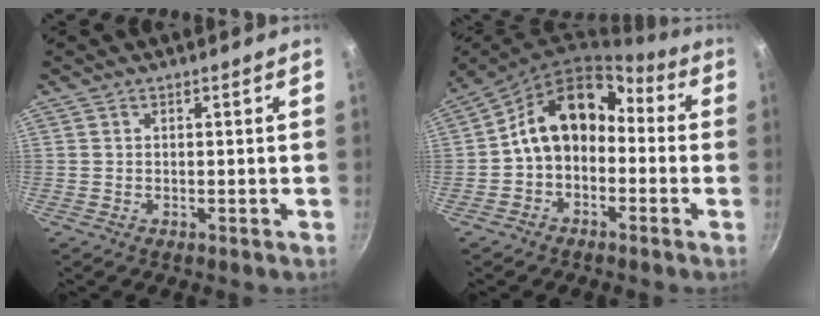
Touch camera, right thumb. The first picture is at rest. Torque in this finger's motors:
{"motor_torque": [0.10, 2.71, 1.49, -0.73, 0.54]}